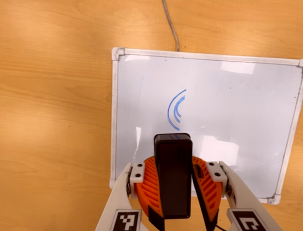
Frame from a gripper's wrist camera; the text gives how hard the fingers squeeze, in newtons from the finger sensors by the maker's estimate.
{"total": 9.6, "left": 9.2, "right": 9.9}